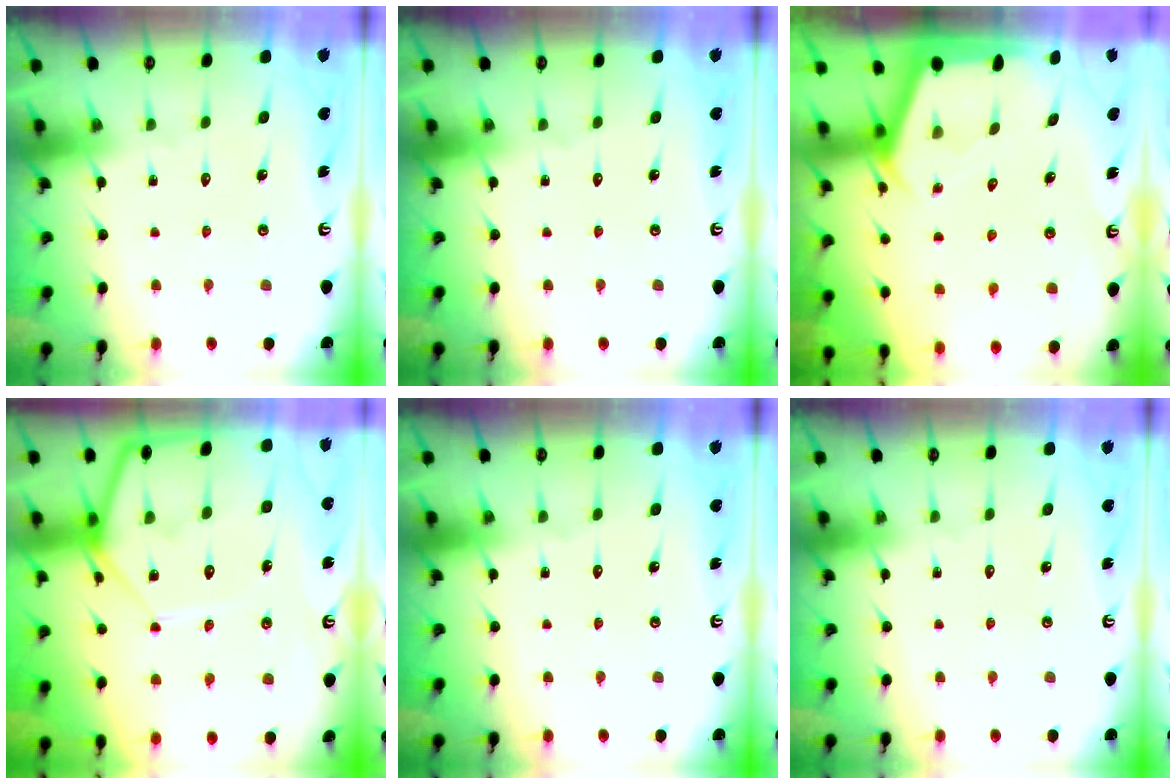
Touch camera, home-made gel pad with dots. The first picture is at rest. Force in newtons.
{"total": 0.0}
{"total": 2.3, "press": 2.3, "slide": 0.3}
{"total": 11.7, "press": 11.6, "slide": 1.0}
{"total": 0.0}
{"total": 0.0}